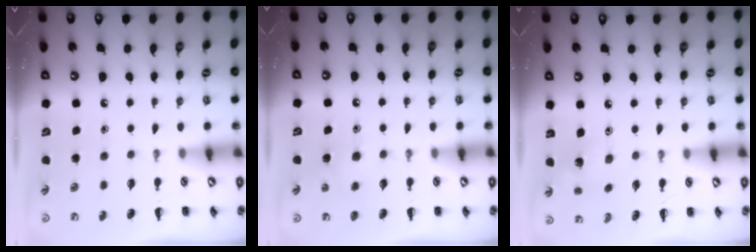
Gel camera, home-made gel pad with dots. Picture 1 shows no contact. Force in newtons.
{"total": 7.9, "press": 7.7, "slide": 1.7}
{"total": 1.5, "press": 1.4, "slide": 0.5}